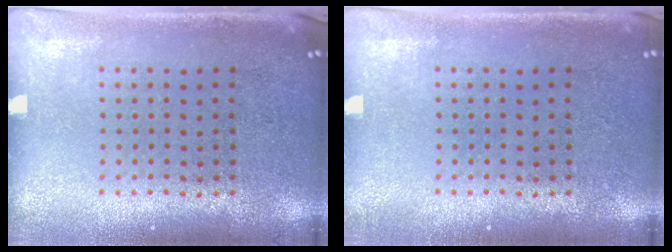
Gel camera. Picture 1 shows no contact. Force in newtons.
{"total": 0.8, "press": 0.7, "slide": 0.4}